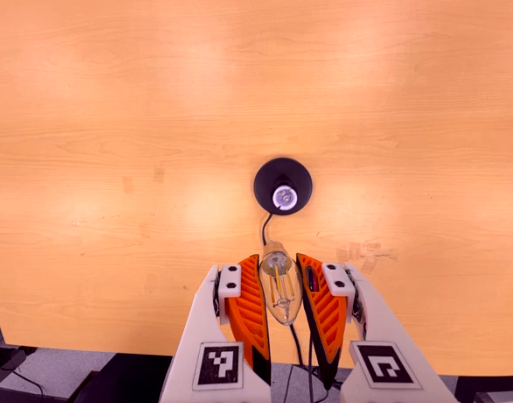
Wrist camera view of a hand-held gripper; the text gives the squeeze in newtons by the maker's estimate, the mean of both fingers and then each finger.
{"total": 18.0, "left": 19.9, "right": 16.1}